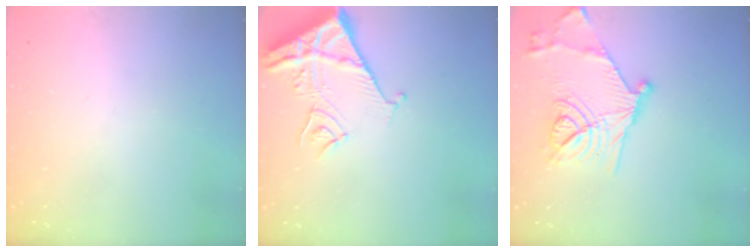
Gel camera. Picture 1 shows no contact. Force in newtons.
{"total": 10.5, "press": 10.5, "slide": 1.2}
{"total": 17.2, "press": 17.1, "slide": 1.9}